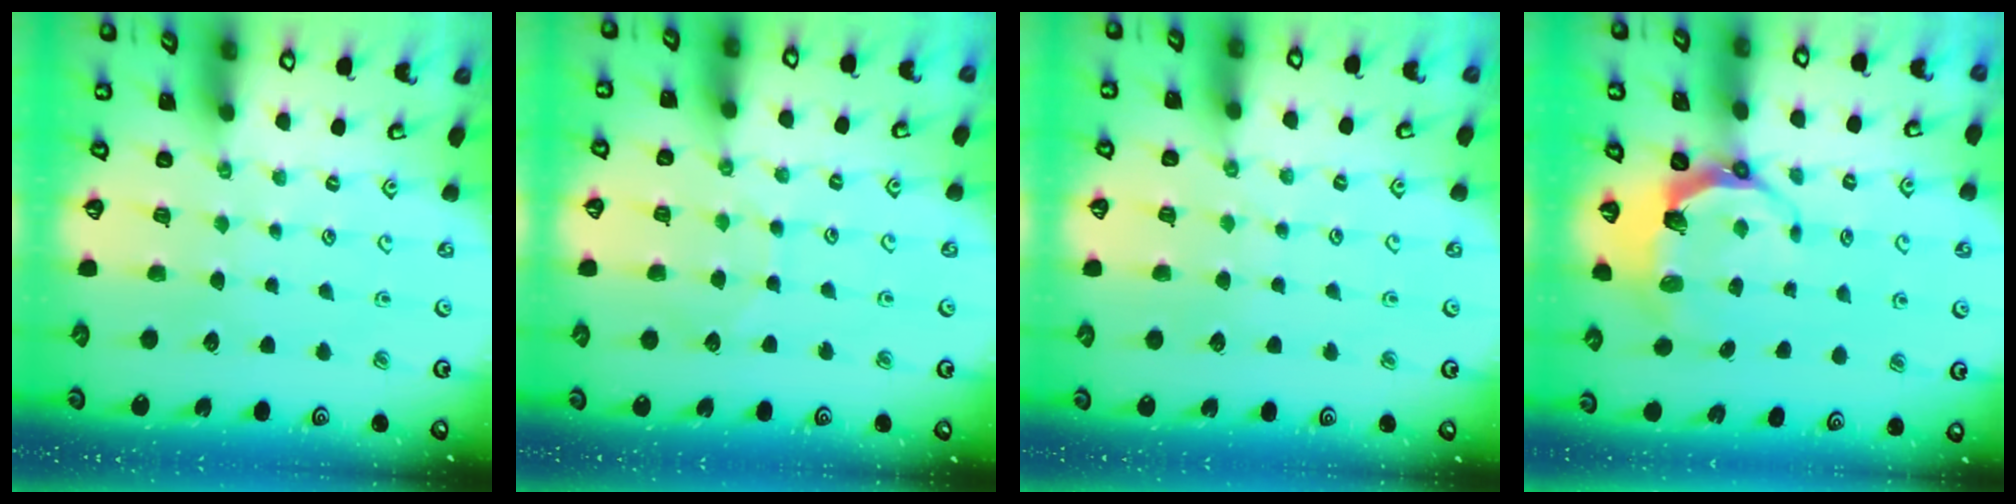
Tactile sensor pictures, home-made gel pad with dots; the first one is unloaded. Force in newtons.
{"total": 5.2, "press": 5.2, "slide": 0.4}
{"total": 2.7, "press": 2.7, "slide": 0.5}
{"total": 6.3, "press": 4.8, "slide": 4.1}